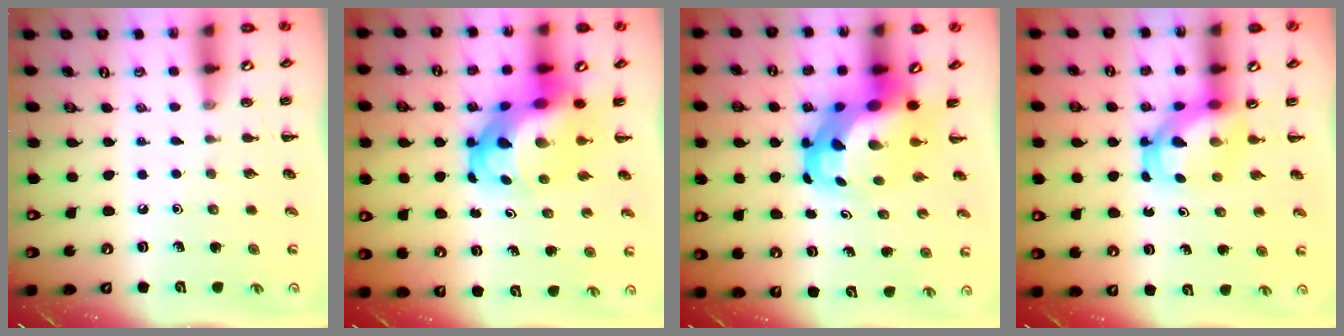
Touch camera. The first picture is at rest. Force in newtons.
{"total": 11.9, "press": 11.5, "slide": 3.2}
{"total": 8.6, "press": 8.3, "slide": 2.2}
{"total": 4.9, "press": 4.8, "slide": 0.8}